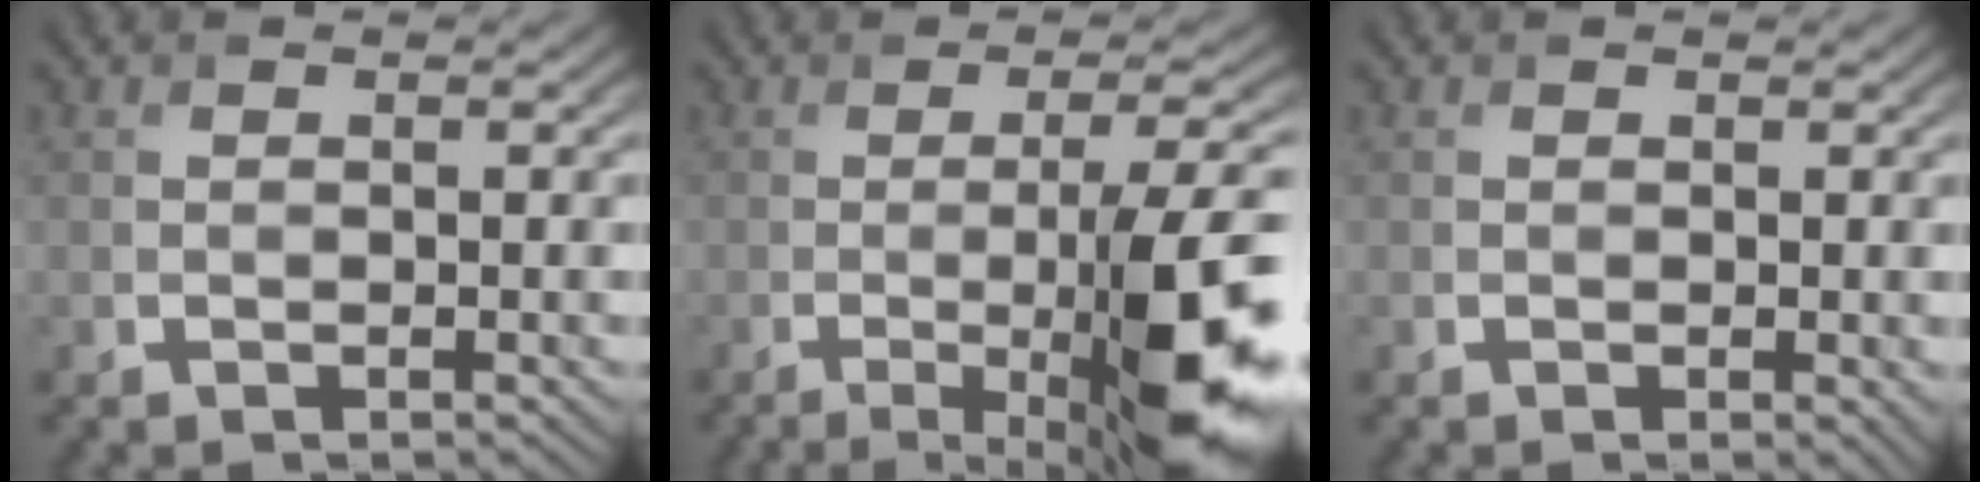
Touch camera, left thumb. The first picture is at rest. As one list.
[{"total": 12.5, "force": [-3.5, 2.9, 11.7], "torque": [-0.145, -0.001, -0.053]}, {"total": 0.0}]